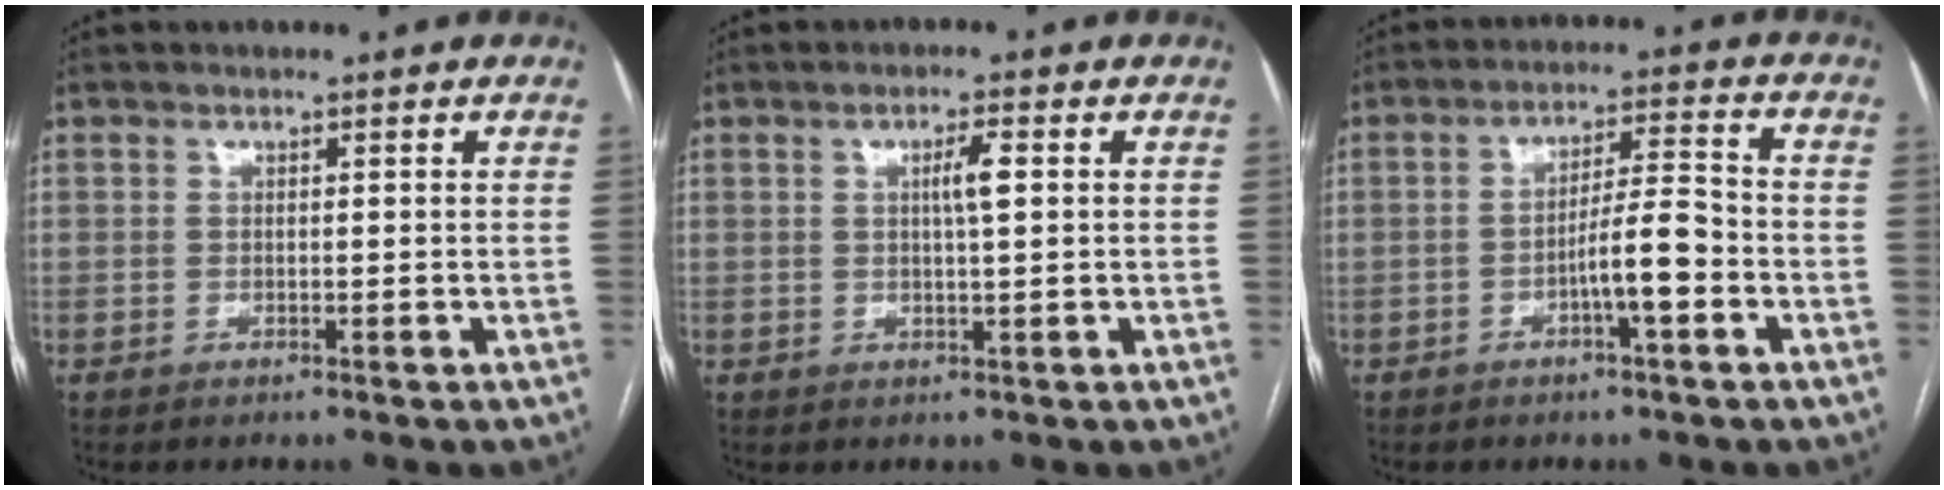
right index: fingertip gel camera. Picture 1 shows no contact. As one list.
[{"total": 2.9, "force": [0.6, 0.1, 2.9], "torque": [-0.050, 0.002, 0.011]}, {"total": 6.9, "force": [-2.6, 0.6, 6.3], "torque": [-0.113, 0.011, -0.042]}]